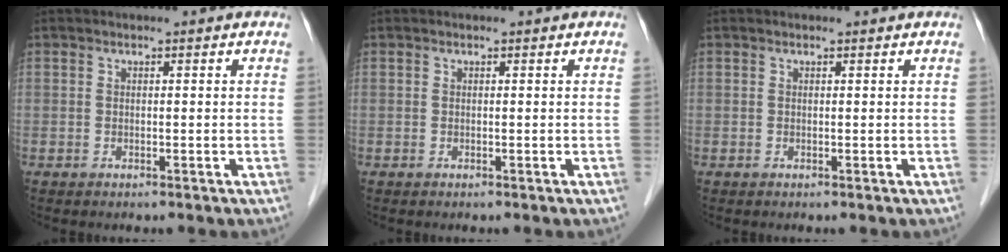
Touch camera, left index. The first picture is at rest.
{"total": 0.0}
{"total": 0.0}